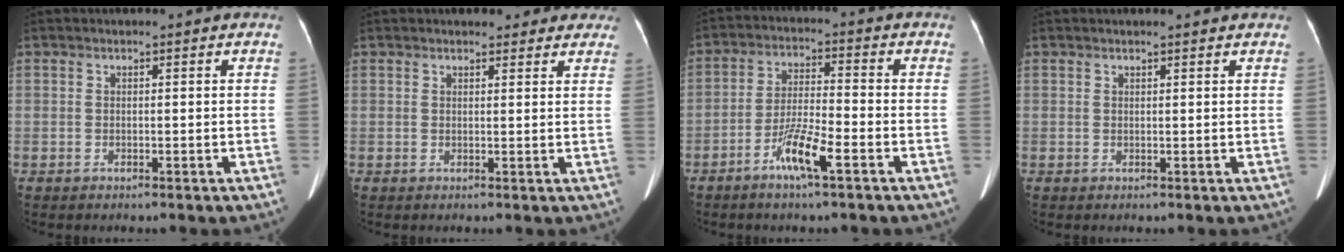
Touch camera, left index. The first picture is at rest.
{"total": 6.7, "force": [5.8, 2.5, 2.4], "torque": [-0.008, 0.007, 0.060]}
{"total": 7.0, "force": [-3.9, 0.4, 5.8], "torque": [-0.118, -0.003, -0.074]}
{"total": 2.7, "force": [2.4, 0.2, 1.2], "torque": [-0.016, 0.015, 0.027]}